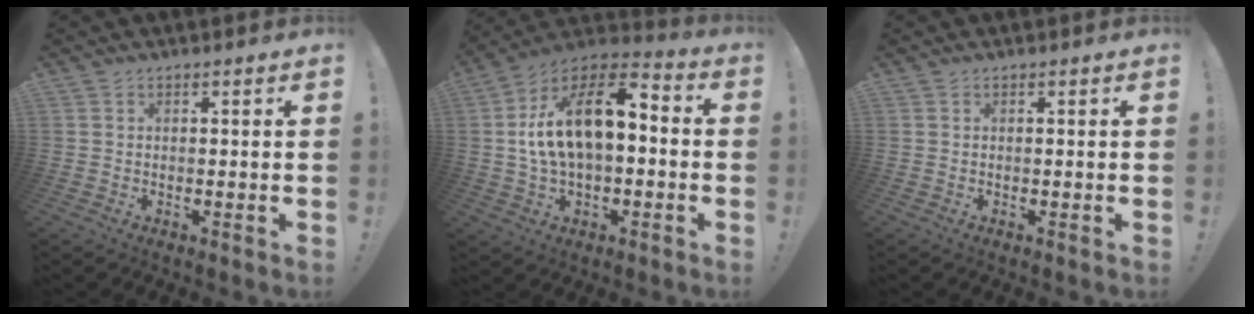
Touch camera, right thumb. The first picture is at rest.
{"total": 16.8, "force": [2.3, 9.1, 13.9], "torque": [-0.229, -0.003, 0.039]}
{"total": 0.0}